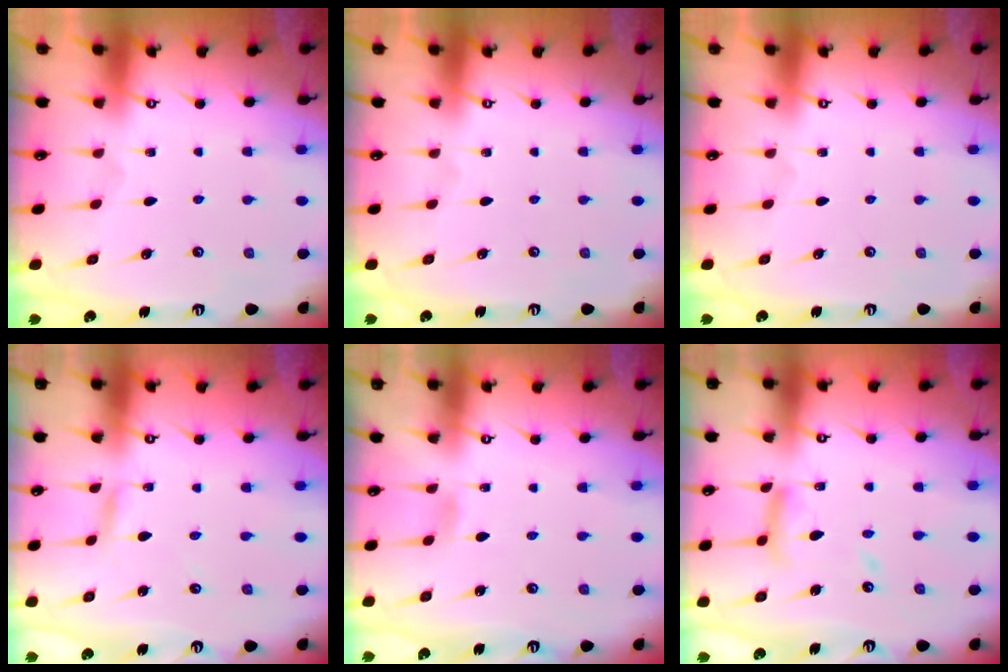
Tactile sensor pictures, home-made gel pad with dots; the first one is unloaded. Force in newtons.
{"total": 0.0}
{"total": 0.0}
{"total": 2.5, "press": 2.5, "slide": 0.2}
{"total": 2.5, "press": 2.5, "slide": 0.3}
{"total": 11.1, "press": 11.1, "slide": 1.1}